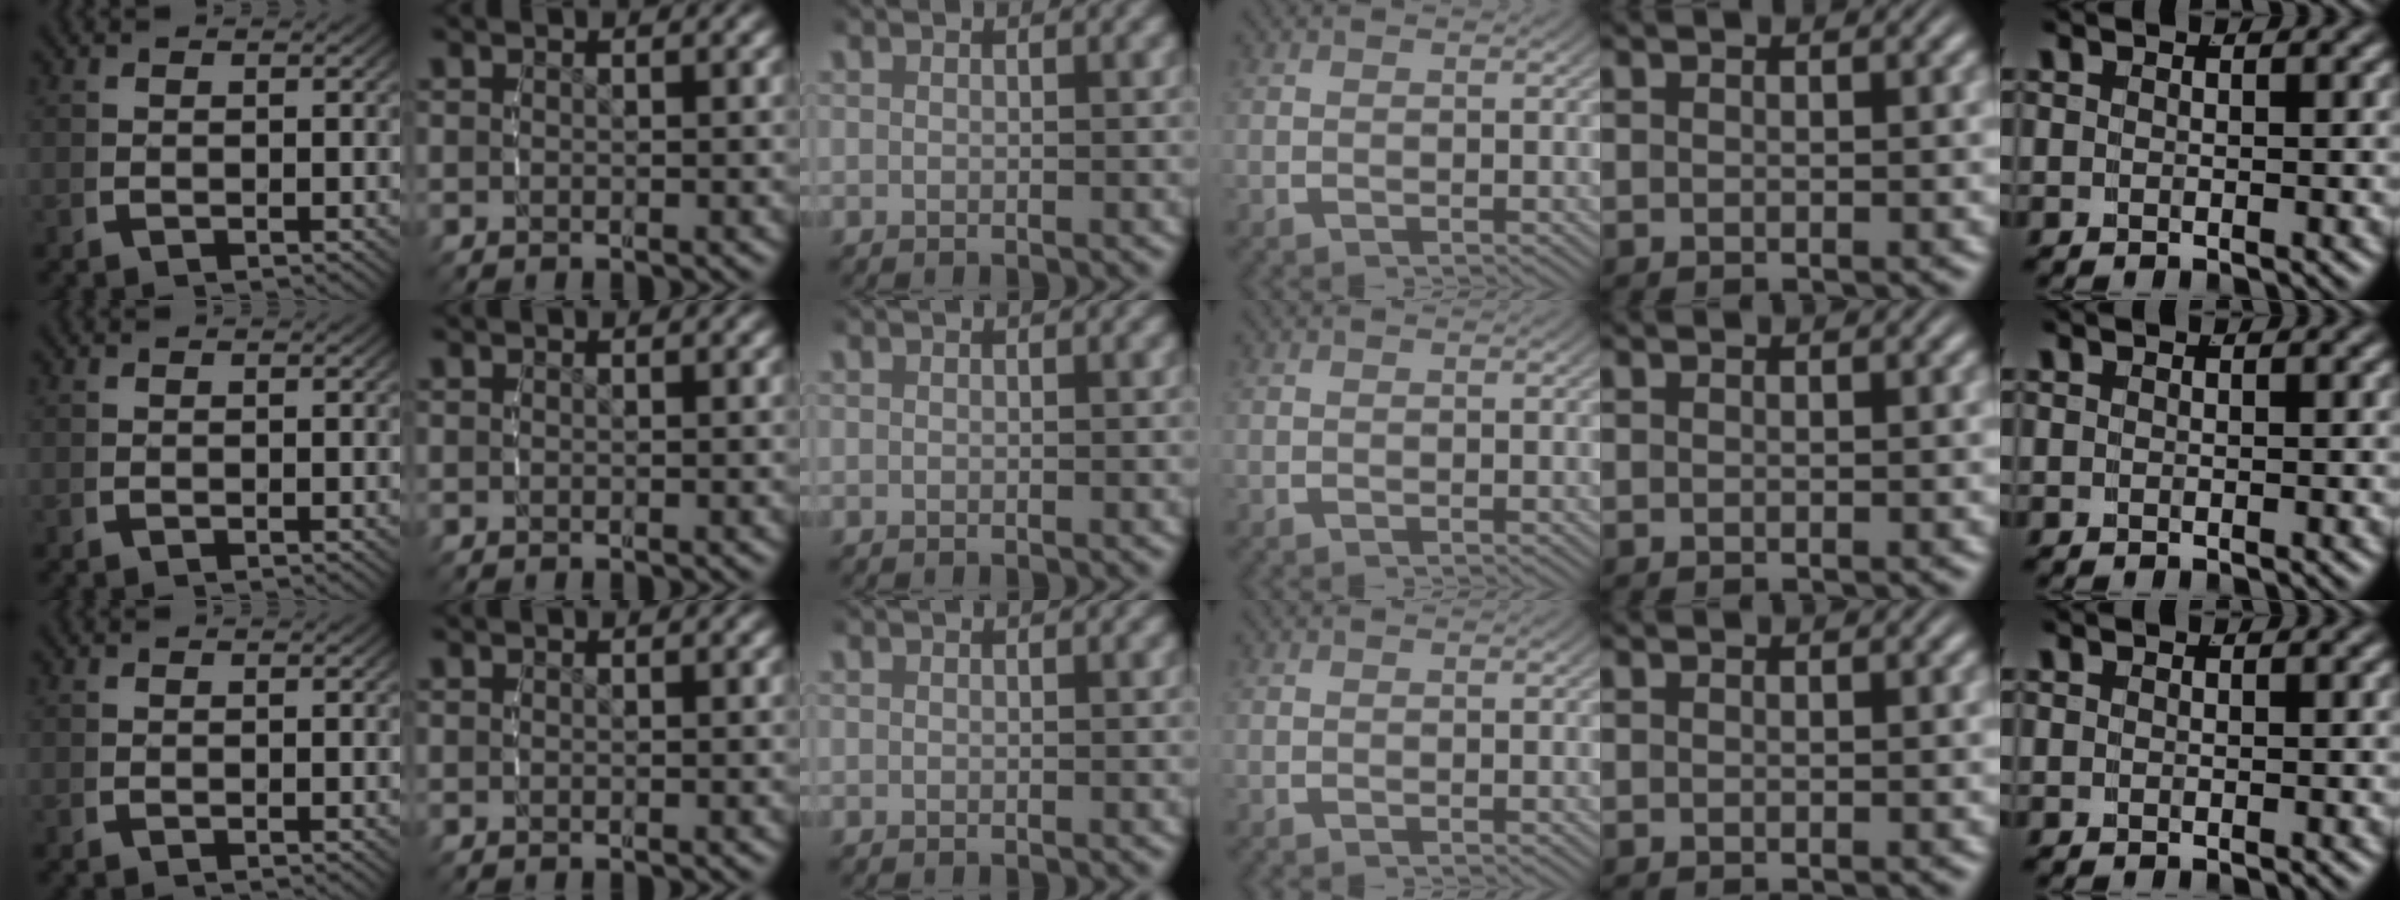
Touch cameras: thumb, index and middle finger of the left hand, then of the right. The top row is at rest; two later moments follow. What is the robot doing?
{"motion": "reach", "object": "jacket"}